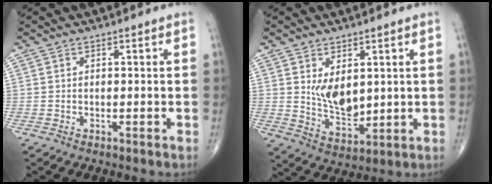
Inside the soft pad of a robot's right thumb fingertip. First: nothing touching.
{"total": 7.5, "force": [1.9, 4.3, 5.9], "torque": [-0.083, -0.025, 0.050]}